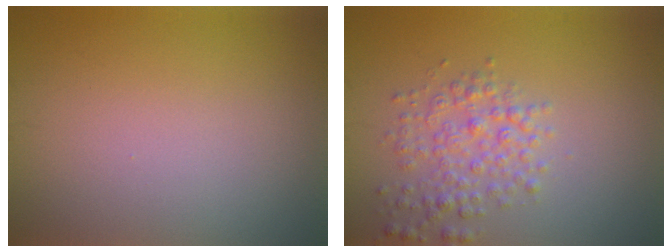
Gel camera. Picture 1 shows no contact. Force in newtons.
{"total": 3.1, "press": 3.1, "slide": 0.1}